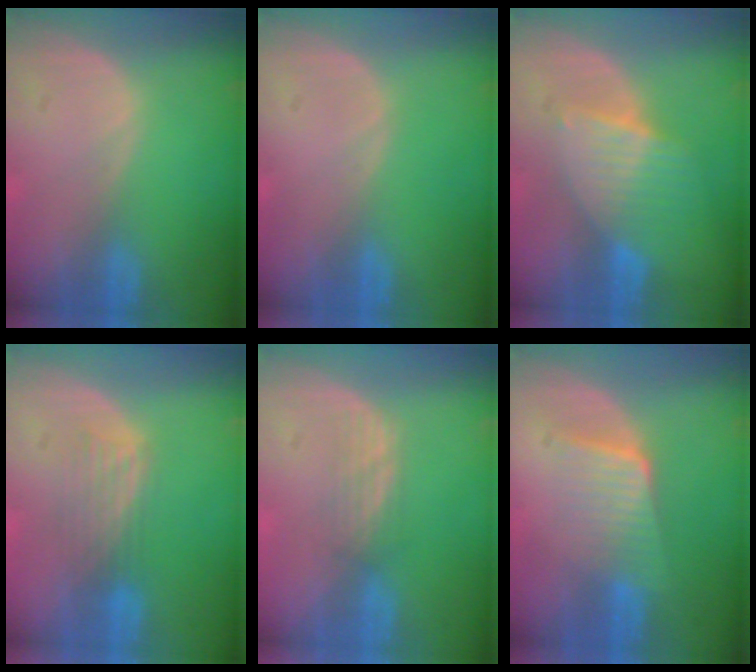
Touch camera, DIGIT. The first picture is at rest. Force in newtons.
{"total": 0.0}
{"total": 6.6, "press": 6.2, "slide": 2.4}
{"total": 4.6, "press": 3.9, "slide": 2.4}
{"total": 2.4, "press": 2.3, "slide": 0.6}
{"total": 6.6, "press": 5.8, "slide": 3.1}